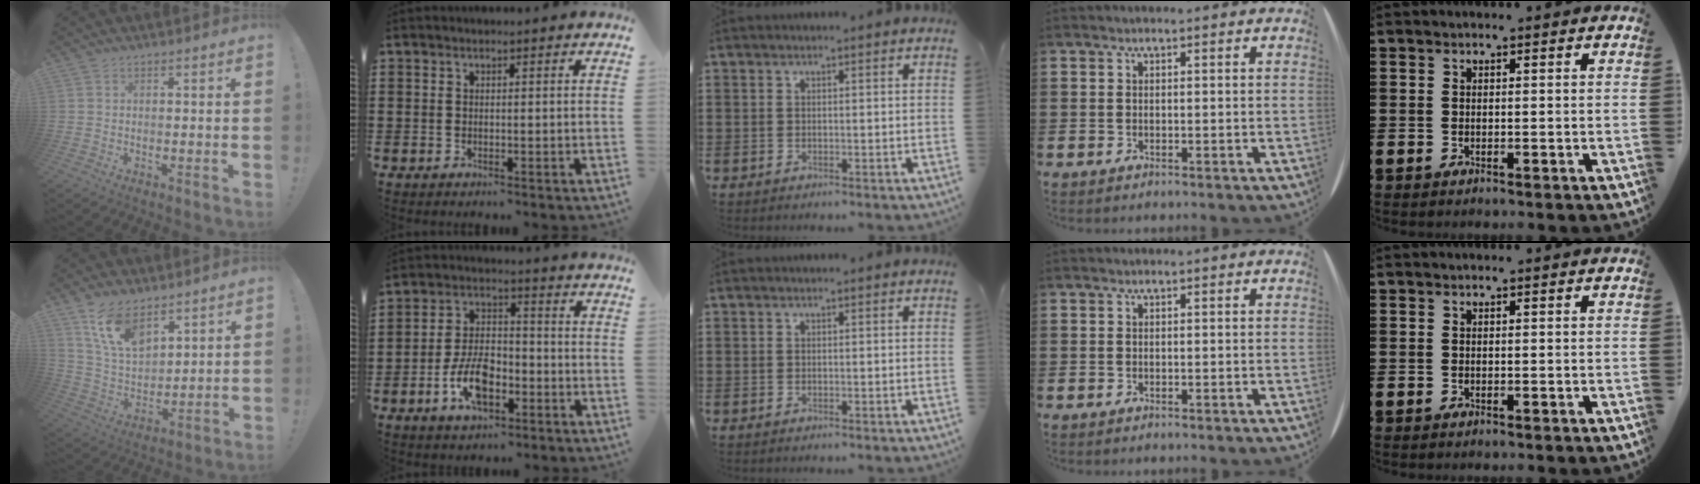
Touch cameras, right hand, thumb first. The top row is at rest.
{"thumb": {"total": 12.9, "force": [9.0, 6.5, 6.7], "torque": [-0.134, -0.043, 0.173]}, "index": {"total": 8.7, "force": [-3.5, 4.6, 6.5], "torque": [-0.141, 0.005, -0.066]}}